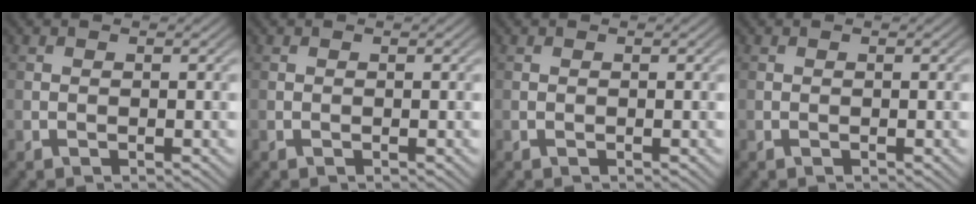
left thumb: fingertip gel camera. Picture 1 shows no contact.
{"total": 0.0}
{"total": 0.0}
{"total": 0.0}